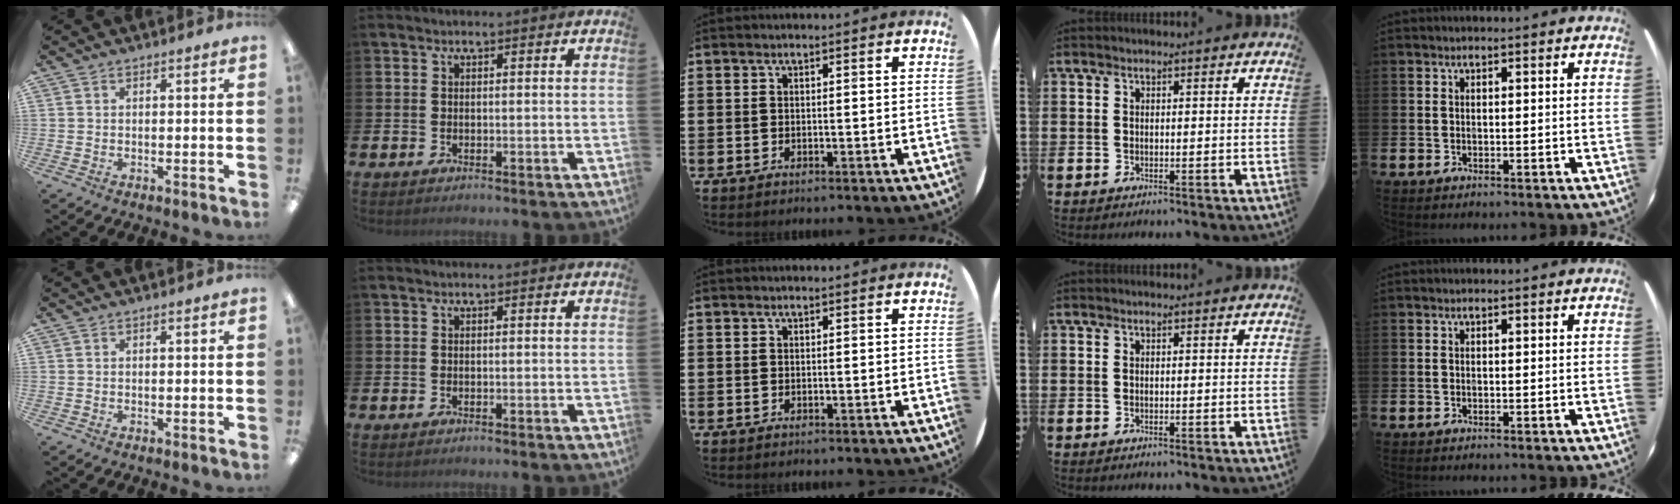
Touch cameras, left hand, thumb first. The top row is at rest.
{}